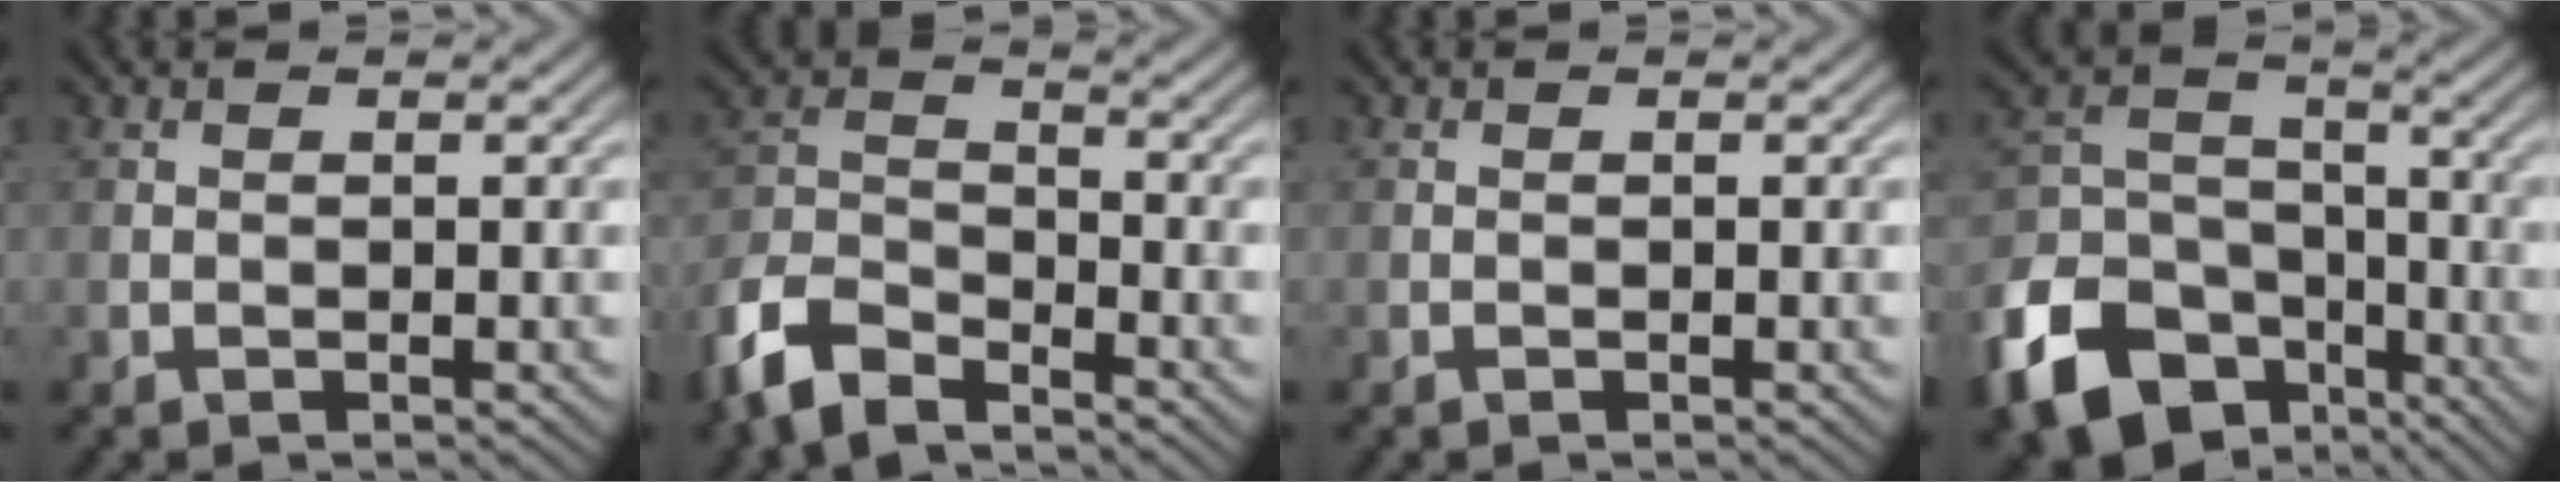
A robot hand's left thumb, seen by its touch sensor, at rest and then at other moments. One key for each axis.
{"total": 8.6, "fx": -6.6, "fy": 3.3, "fz": 4.4, "tx": -0.095, "ty": -0.010, "tz": -0.155}
{"total": 0.0}
{"total": 15.3, "fx": -8.5, "fy": 10.3, "fz": 7.5, "tx": -0.202, "ty": -0.036, "tz": -0.160}